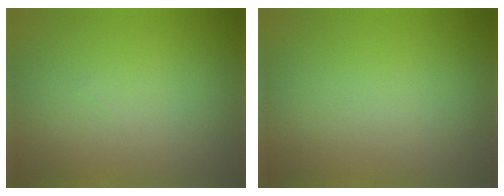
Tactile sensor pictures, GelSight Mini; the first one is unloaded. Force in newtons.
{"total": 0.0}